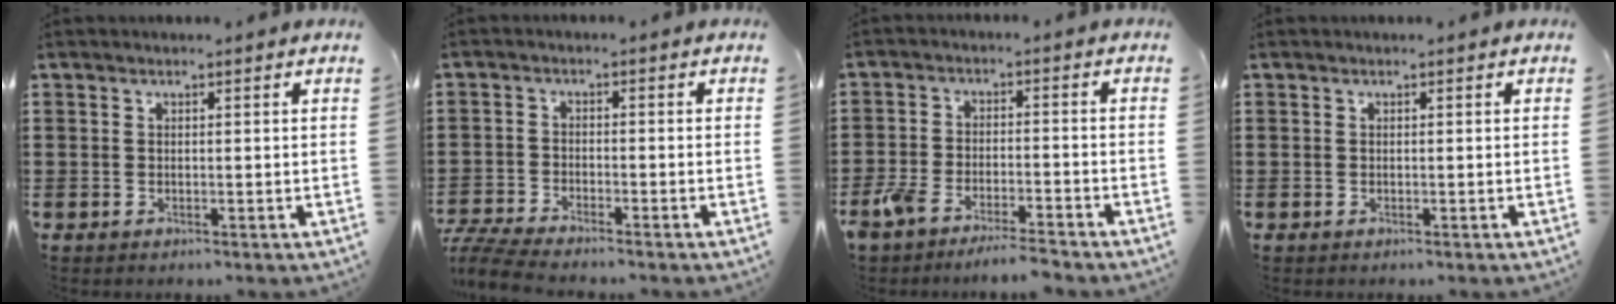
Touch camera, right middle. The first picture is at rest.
{"total": 4.7, "force": [-4.6, 0.2, 1.2], "torque": [-0.045, -0.008, -0.097]}
{"total": 5.3, "force": [-4.8, 0.7, 2.0], "torque": [-0.061, -0.007, -0.100]}
{"total": 0.0}